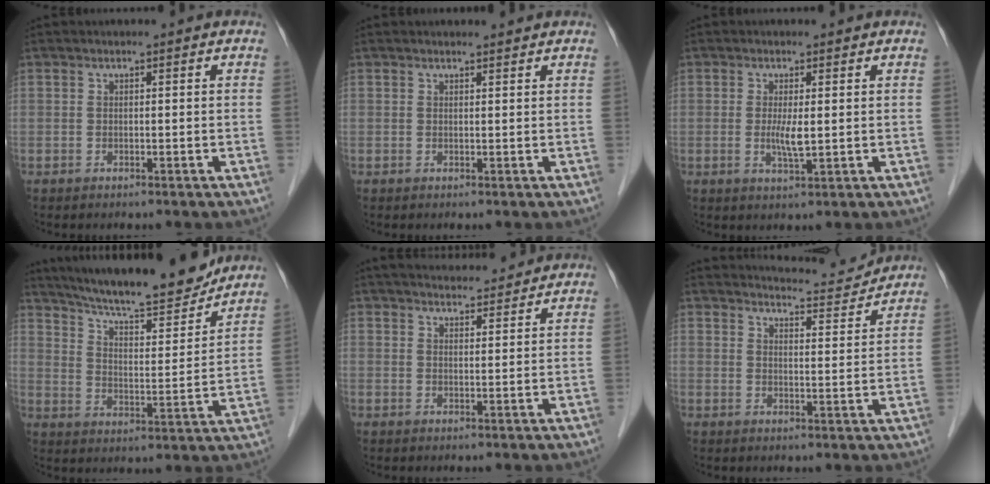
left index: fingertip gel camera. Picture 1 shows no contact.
{"total": 1.6, "force": [1.6, 0.1, 0.1], "torque": [-0.008, 0.004, 0.022]}
{"total": 2.9, "force": [0.1, 0.4, 2.9], "torque": [-0.059, -0.007, 0.005]}
{"total": 16.8, "force": [15.1, 2.2, 7.1], "torque": [-0.106, -0.020, 0.208]}
{"total": 9.0, "force": [8.5, 1.4, 2.6], "torque": [-0.037, 0.017, 0.118]}
{"total": 7.0, "force": [7.0, 0.0, 0.0], "torque": [-0.010, -0.009, 0.094]}